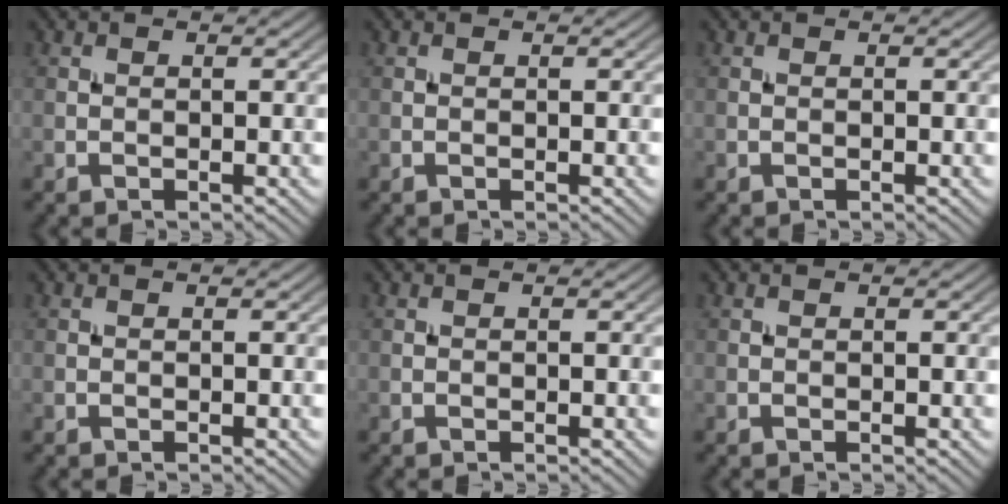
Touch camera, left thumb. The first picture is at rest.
{"total": 0.0}
{"total": 0.0}
{"total": 0.0}
{"total": 0.0}
{"total": 0.0}